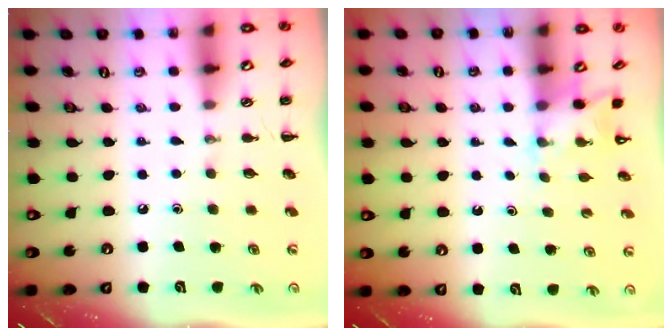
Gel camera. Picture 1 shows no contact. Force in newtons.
{"total": 3.1, "press": 3.0, "slide": 0.8}